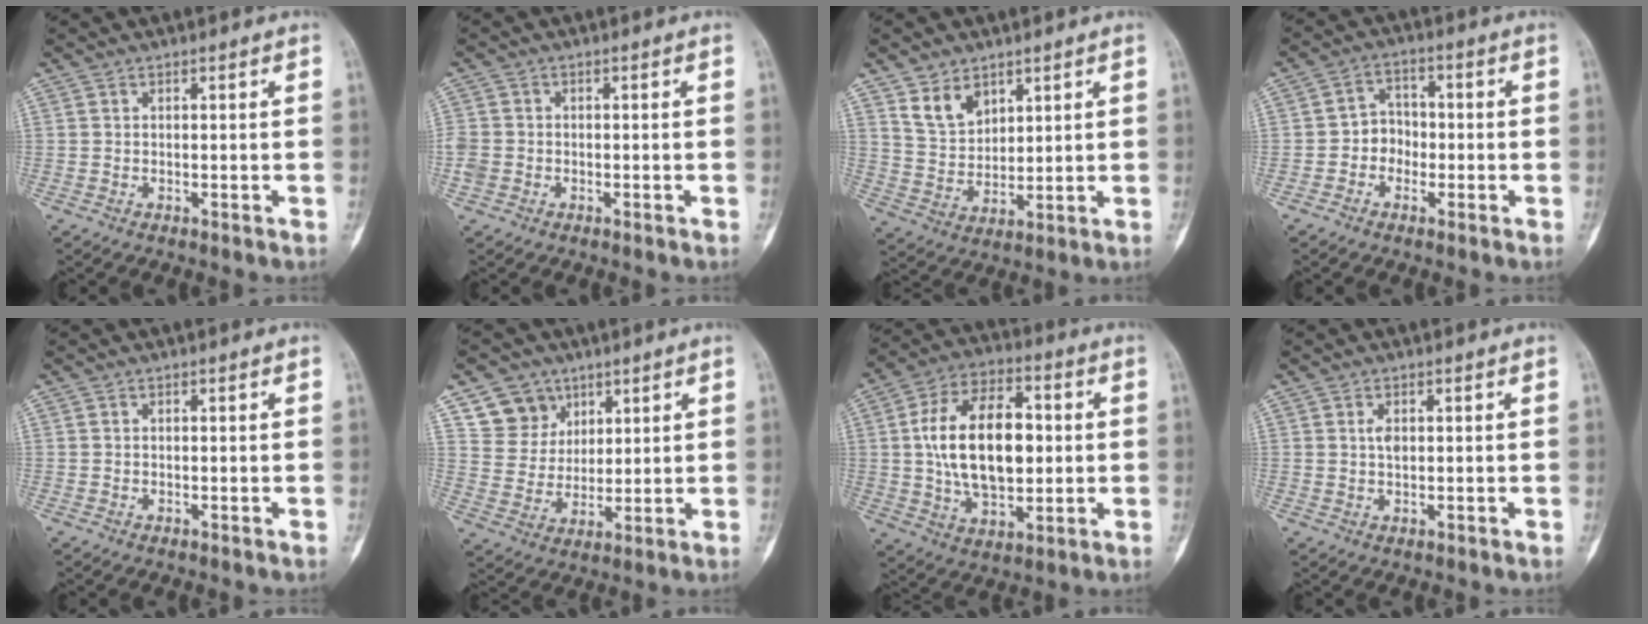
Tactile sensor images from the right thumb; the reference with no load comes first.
{"total": 3.2, "force": [-1.1, 2.6, 1.4], "torque": [-0.030, 0.007, -0.023]}
{"total": 7.5, "force": [4.6, 4.9, 3.4], "torque": [-0.041, -0.032, 0.098]}
{"total": 5.0, "force": [-1.5, 4.4, 1.9], "torque": [0.005, 0.022, -0.038]}
{"total": 0.0}
{"total": 9.0, "force": [5.0, 7.2, 1.7], "torque": [0.005, -0.032, 0.099]}
{"total": 18.8, "force": [1.3, 11.1, 15.1], "torque": [-0.238, 0.014, 0.024]}
{"total": 1.8, "force": [0.3, 1.0, 1.4], "torque": [-0.023, 0.000, 0.006]}